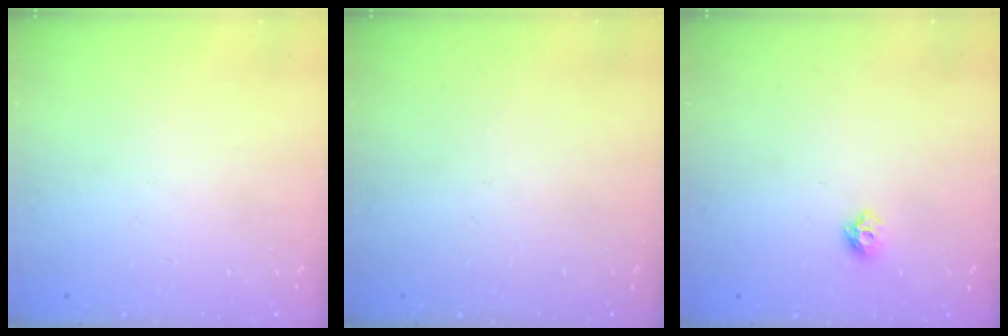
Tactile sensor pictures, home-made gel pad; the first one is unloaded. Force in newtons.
{"total": 0.0}
{"total": 5.6, "press": 5.6, "slide": 0.9}